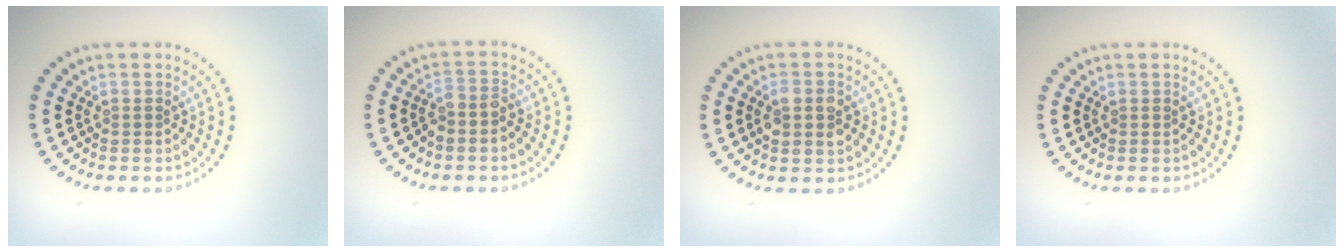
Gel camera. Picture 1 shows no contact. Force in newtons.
{"total": 1.7, "press": 1.4, "slide": 0.9}
{"total": 2.7, "press": 2.7, "slide": 0.3}
{"total": 0.0}